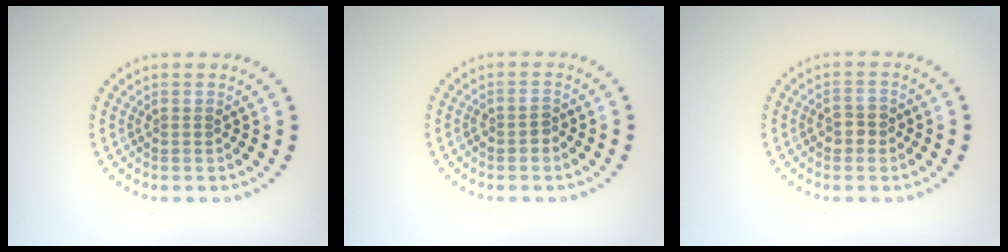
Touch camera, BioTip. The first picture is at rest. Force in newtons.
{"total": 1.1, "press": 1.0, "slide": 0.3}
{"total": 1.6, "press": 1.6, "slide": 0.2}